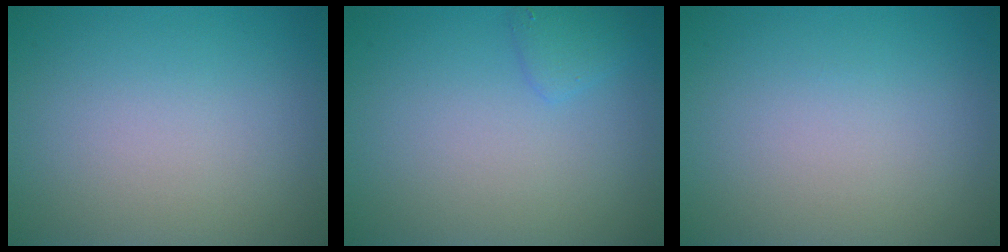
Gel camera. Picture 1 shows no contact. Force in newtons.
{"total": 1.3, "press": 1.3, "slide": 0.1}
{"total": 0.0}